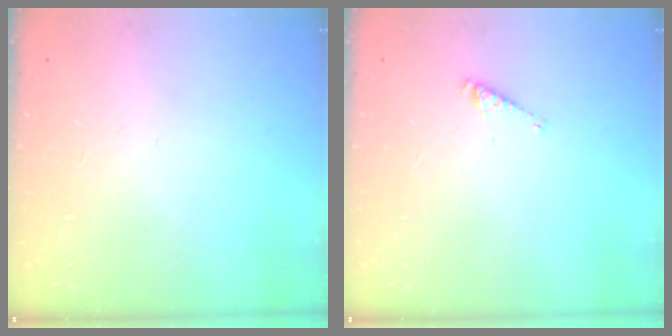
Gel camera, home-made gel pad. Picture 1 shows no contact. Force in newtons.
{"total": 2.9, "press": 2.9, "slide": 0.4}